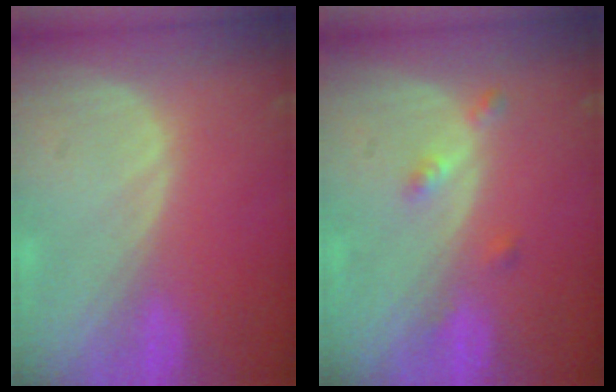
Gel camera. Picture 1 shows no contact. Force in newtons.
{"total": 2.7, "press": 2.3, "slide": 1.5}